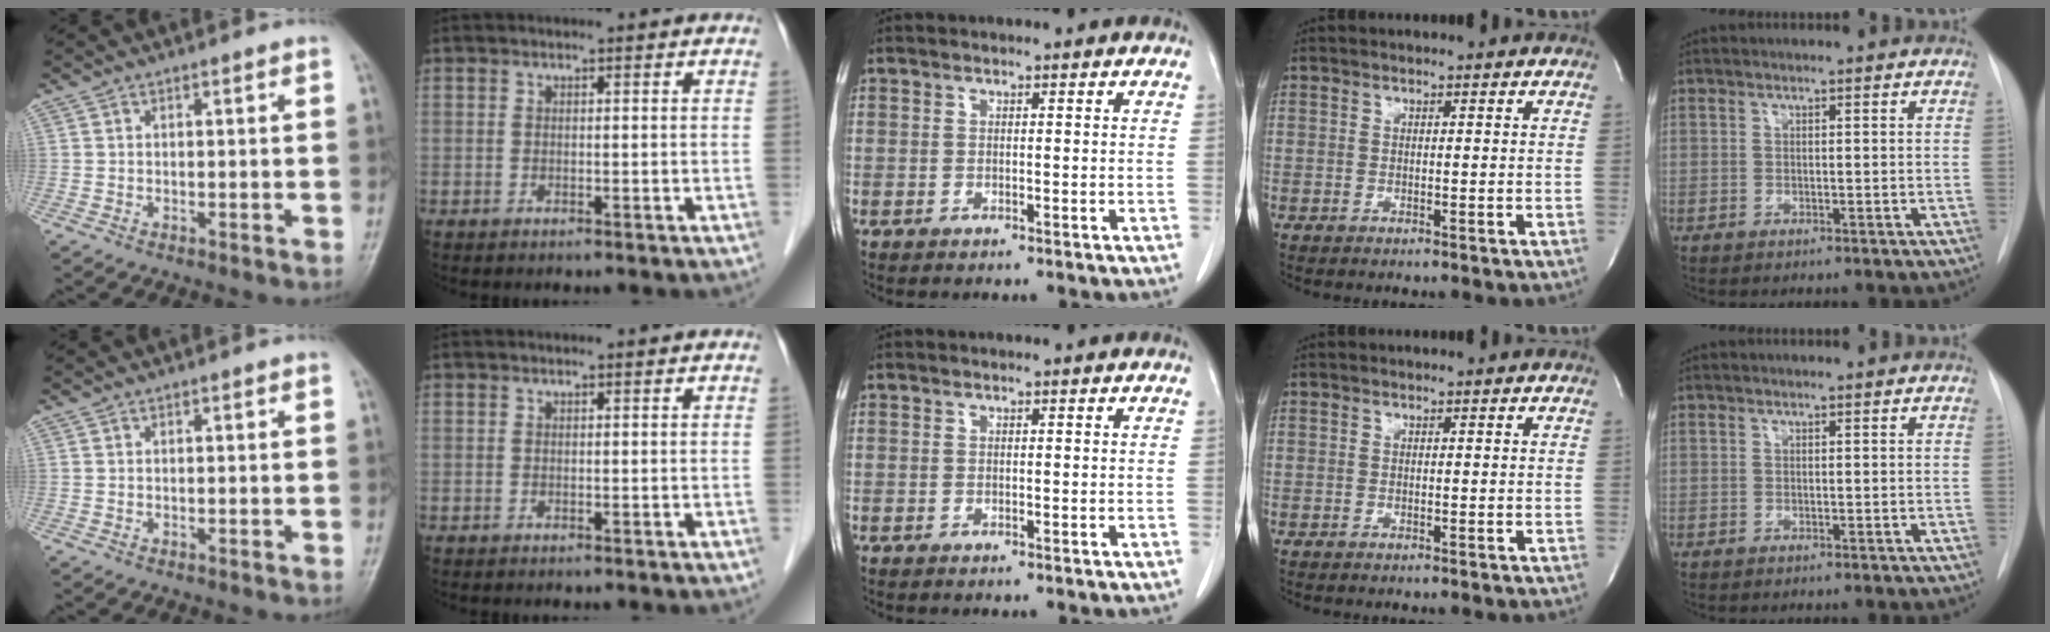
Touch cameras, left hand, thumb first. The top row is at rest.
{}